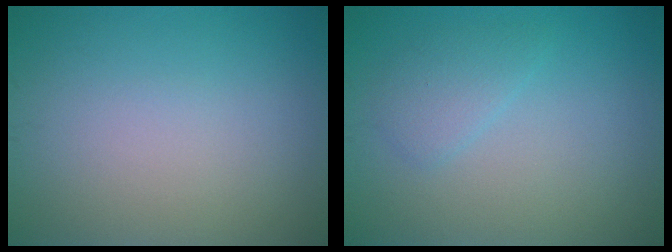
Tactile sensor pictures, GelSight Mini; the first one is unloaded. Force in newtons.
{"total": 1.8, "press": 1.8, "slide": 0.1}